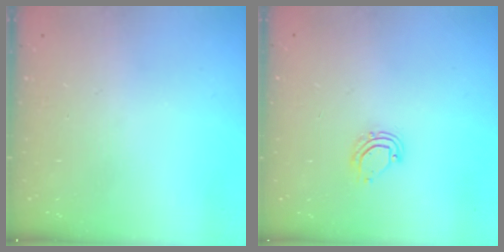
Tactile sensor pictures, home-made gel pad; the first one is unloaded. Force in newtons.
{"total": 6.5, "press": 6.5, "slide": 1.1}